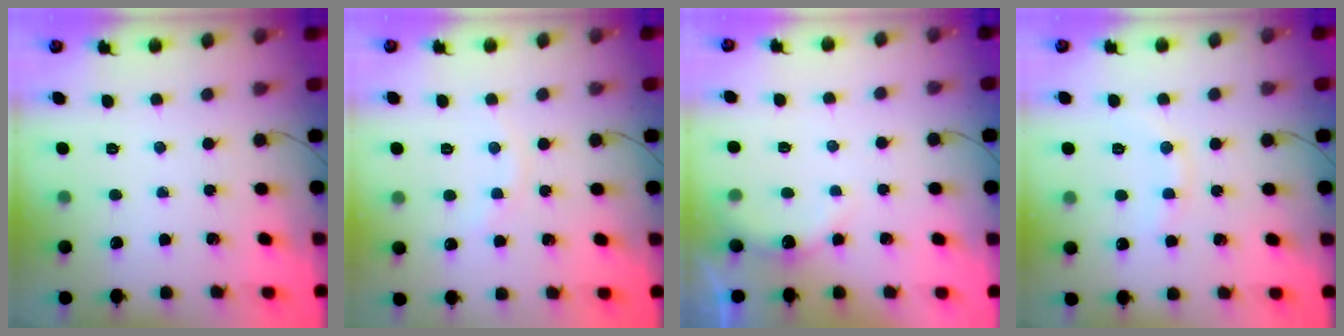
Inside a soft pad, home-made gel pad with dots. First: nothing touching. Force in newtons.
{"total": 5.7, "press": 5.4, "slide": 1.6}
{"total": 6.8, "press": 6.6, "slide": 1.3}
{"total": 5.5, "press": 5.5, "slide": 0.8}